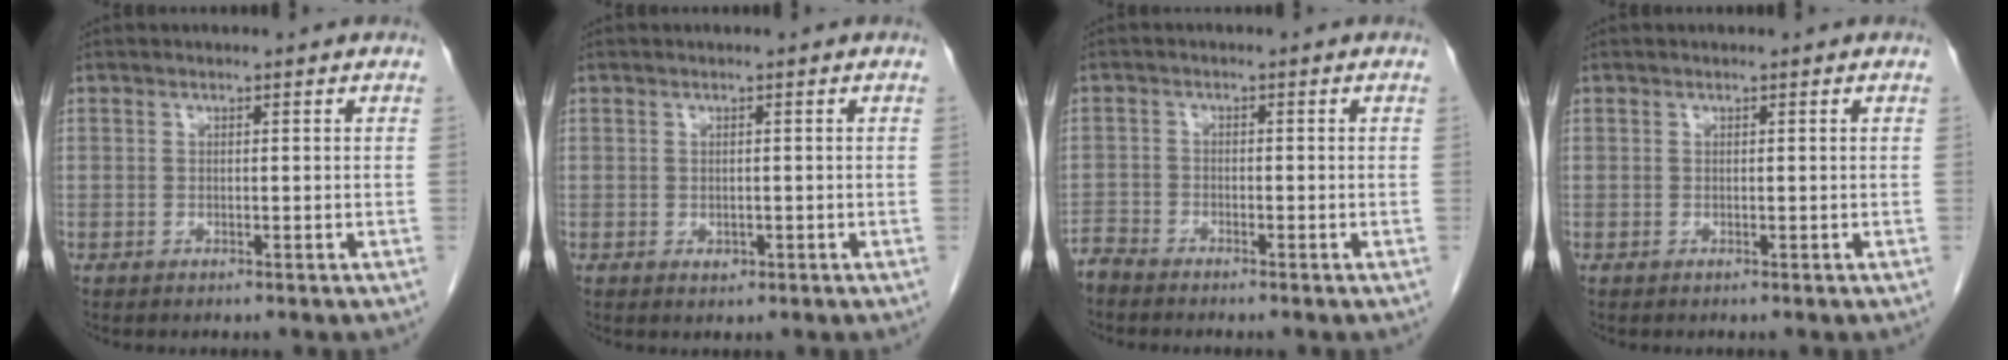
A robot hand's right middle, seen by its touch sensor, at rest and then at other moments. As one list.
[{"total": 1.0, "force": [-0.4, 0.7, 0.6], "torque": [-0.011, -0.001, -0.002]}, {"total": 2.7, "force": [-2.7, 0.4, 0.2], "torque": [0.003, -0.007, -0.052]}, {"total": 0.0}]